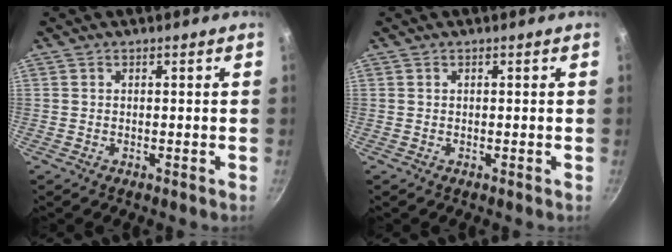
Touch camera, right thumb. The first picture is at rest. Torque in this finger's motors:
{"motor_torque": [-0.38, -0.39, 0.09, 0.08, 0.03]}